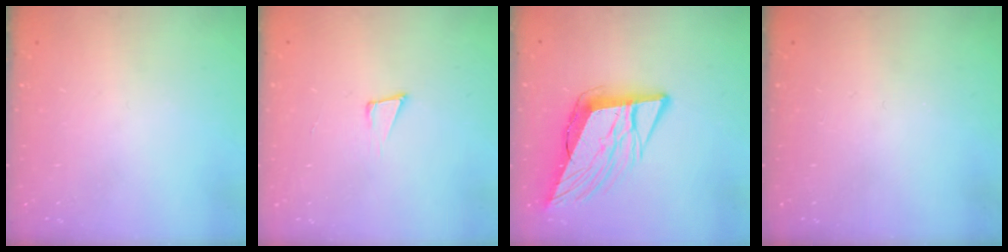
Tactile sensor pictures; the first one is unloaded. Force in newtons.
{"total": 4.0, "press": 2.5, "slide": 3.1}
{"total": 13.0, "press": 12.4, "slide": 4.0}
{"total": 0.0}